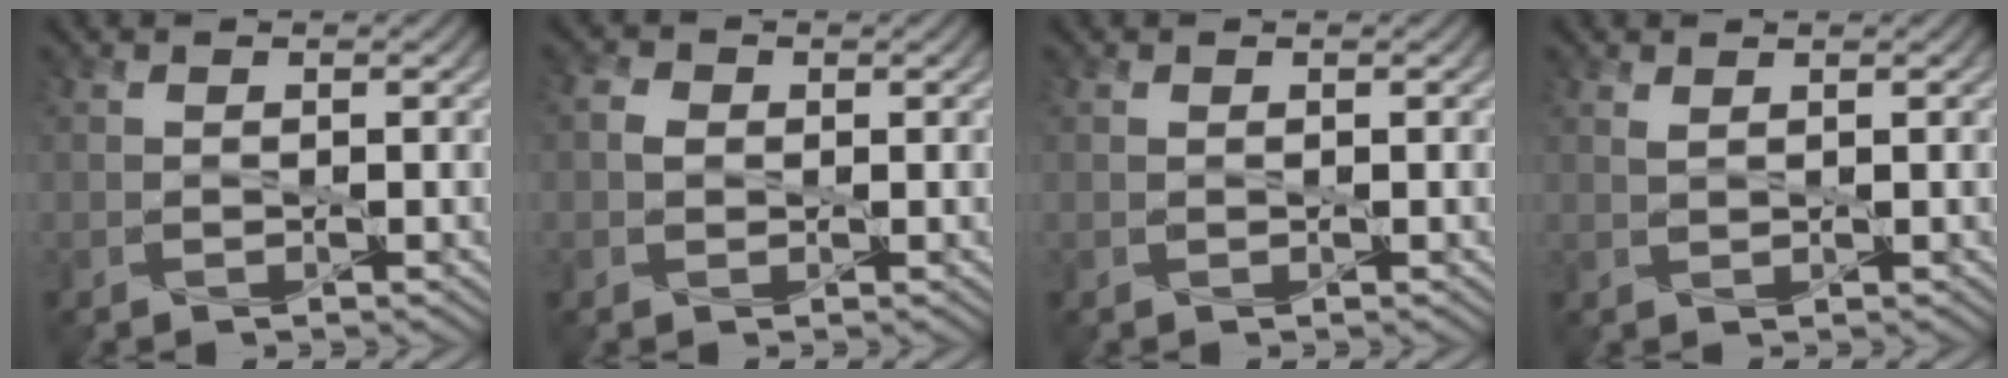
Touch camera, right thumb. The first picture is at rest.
{"total": 1.7, "force": [-0.2, 1.4, 0.9], "torque": [-0.026, 0.001, -0.011]}
{"total": 0.0}
{"total": 0.9, "force": [0.6, 0.3, 0.6], "torque": [-0.015, 0.000, 0.015]}